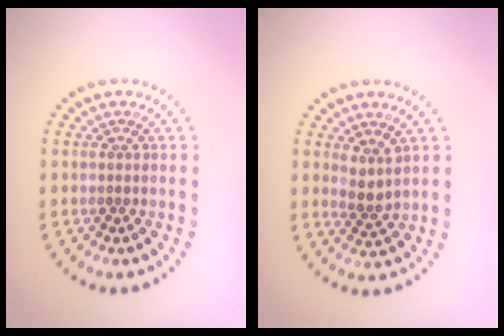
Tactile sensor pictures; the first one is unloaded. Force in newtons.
{"total": 2.2, "press": 1.7, "slide": 1.4}